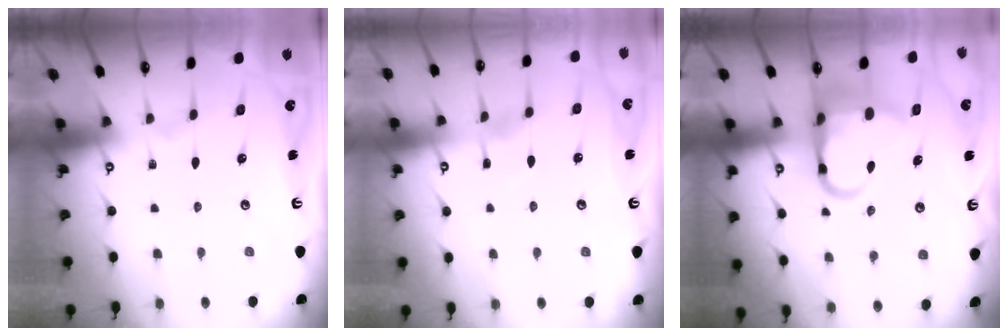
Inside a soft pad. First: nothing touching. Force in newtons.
{"total": 3.9, "press": 3.9, "slide": 0.6}
{"total": 12.7, "press": 12.5, "slide": 2.3}